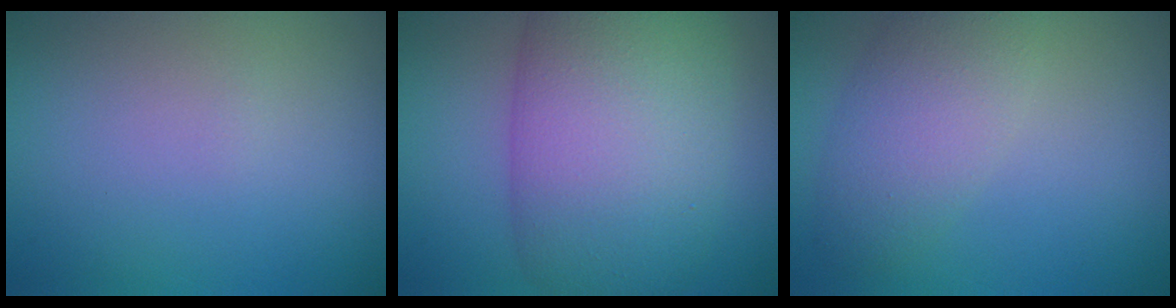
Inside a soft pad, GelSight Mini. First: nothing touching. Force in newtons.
{"total": 11.6, "press": 11.6, "slide": 0.4}
{"total": 4.2, "press": 4.2, "slide": 0.3}